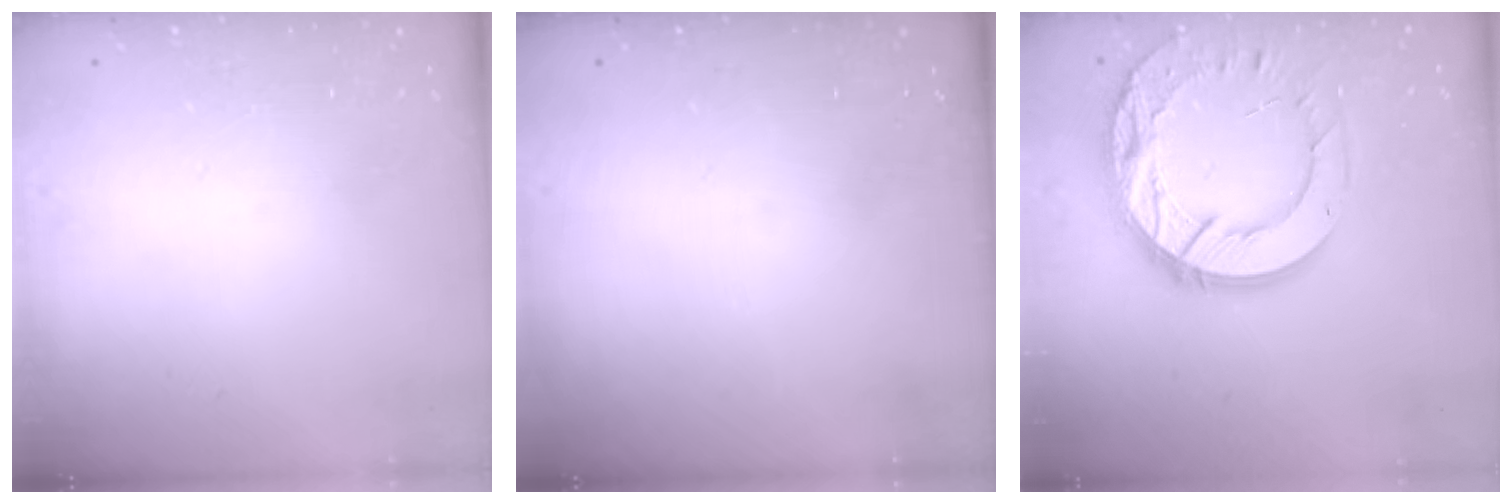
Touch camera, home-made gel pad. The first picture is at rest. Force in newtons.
{"total": 0.0}
{"total": 20.2, "press": 20.2, "slide": 1.8}